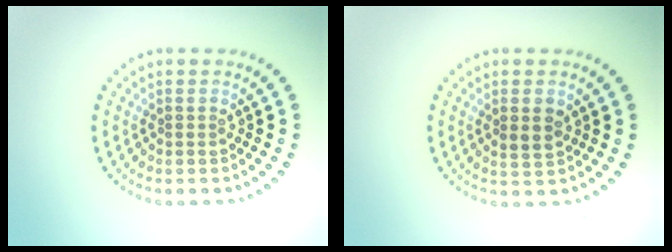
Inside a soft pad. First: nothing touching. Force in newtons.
{"total": 1.9, "press": 1.8, "slide": 0.3}